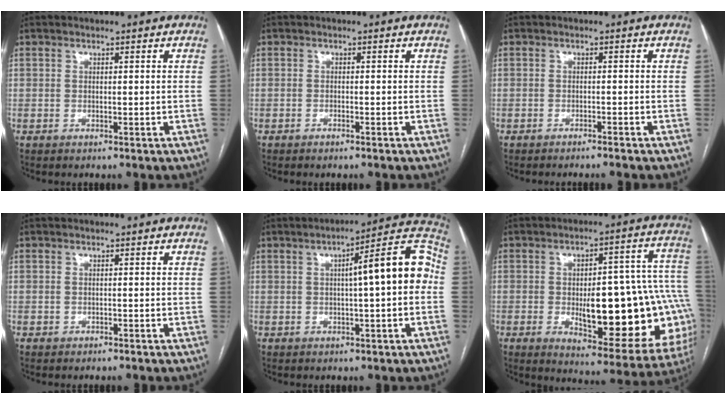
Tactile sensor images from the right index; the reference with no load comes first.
{"total": 0.9, "force": [-0.8, -0.2, 0.4], "torque": [-0.011, 0.000, -0.013]}
{"total": 2.4, "force": [-2.1, -0.9, 0.7], "torque": [-0.005, 0.003, -0.031]}
{"total": 0.0}
{"total": 11.7, "force": [0.8, 1.4, 11.6], "torque": [-0.153, 0.041, 0.005]}
{"total": 24.6, "force": [-3.9, 7.7, 23.0], "torque": [-0.215, 0.028, -0.025]}